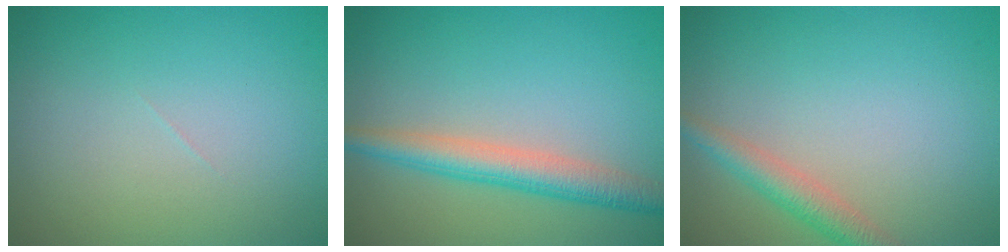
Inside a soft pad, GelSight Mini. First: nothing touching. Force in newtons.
{"total": 4.2, "press": 4.2, "slide": 0.1}
{"total": 2.6, "press": 2.6, "slide": 0.1}